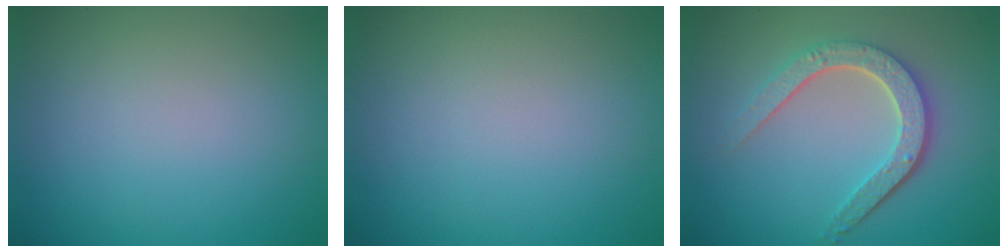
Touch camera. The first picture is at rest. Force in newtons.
{"total": 0.0}
{"total": 4.7, "press": 3.6, "slide": 3.0}